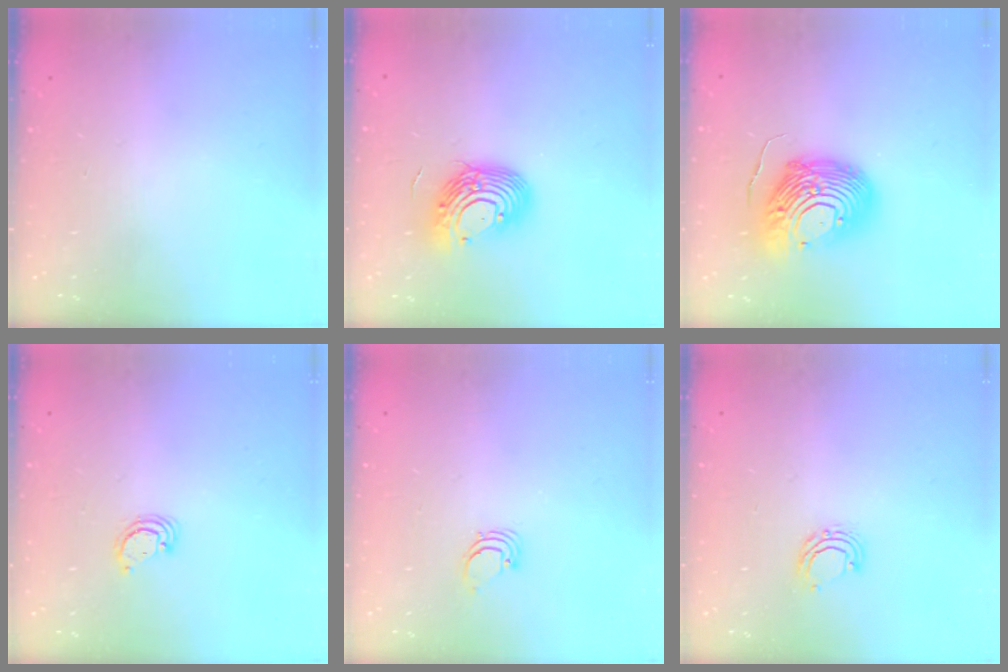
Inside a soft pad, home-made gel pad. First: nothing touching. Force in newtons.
{"total": 12.4, "press": 12.3, "slide": 1.8}
{"total": 18.0, "press": 17.9, "slide": 1.9}
{"total": 2.6, "press": 2.6, "slide": 0.3}
{"total": 1.7, "press": 1.7, "slide": 0.1}
{"total": 5.6, "press": 5.6, "slide": 1.0}